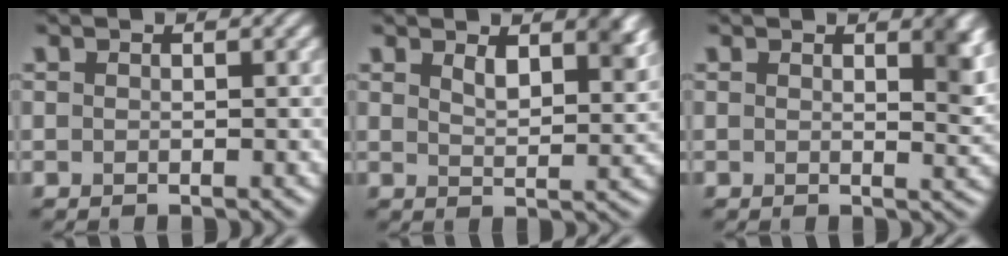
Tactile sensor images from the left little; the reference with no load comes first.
{"total": 3.8, "force": [2.3, 1.6, 2.6], "torque": [-0.044, -0.006, 0.039]}
{"total": 2.5, "force": [1.3, 0.7, 2.0], "torque": [-0.019, -0.004, 0.019]}